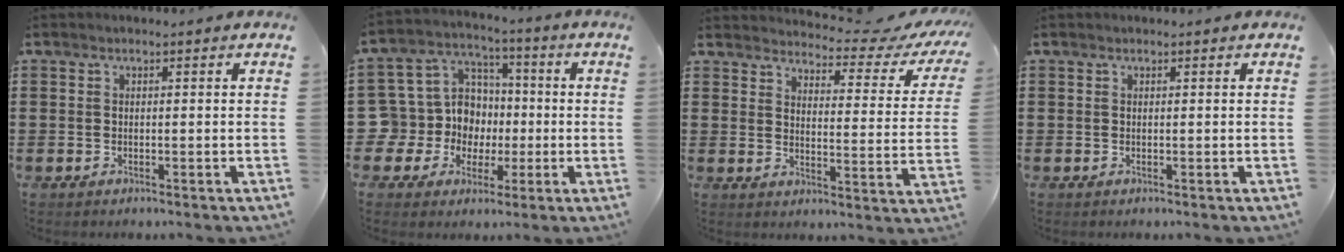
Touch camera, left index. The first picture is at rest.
{"total": 10.9, "force": [0.0, 10.4, 3.3], "torque": [-0.133, -0.004, 0.005]}
{"total": 4.5, "force": [4.1, 0.6, 1.8], "torque": [-0.036, -0.038, 0.060]}
{"total": 0.0}